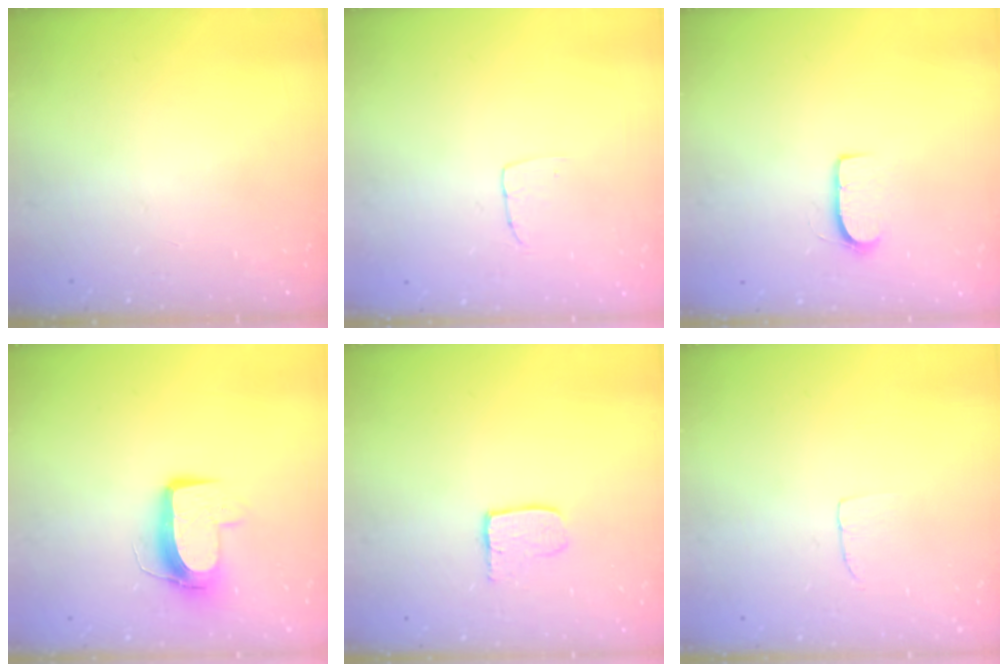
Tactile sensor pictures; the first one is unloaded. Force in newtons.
{"total": 2.9, "press": 2.9, "slide": 0.1}
{"total": 7.0, "press": 7.0, "slide": 0.5}
{"total": 10.2, "press": 10.2, "slide": 0.8}
{"total": 5.0, "press": 5.0, "slide": 0.4}
{"total": 2.7, "press": 2.7, "slide": 0.2}